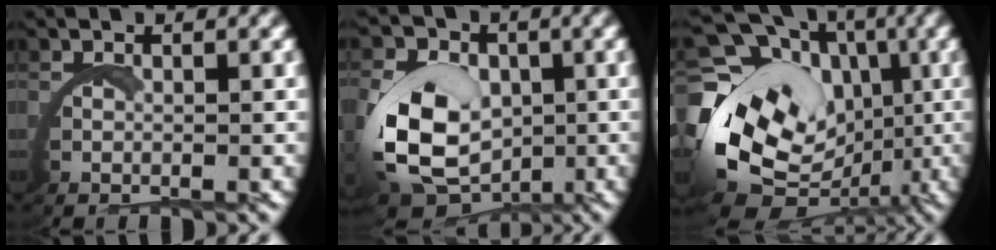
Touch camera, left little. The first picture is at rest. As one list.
[{"total": 9.0, "force": [-0.9, 6.9, 5.7], "torque": [-0.149, -0.039, -0.003]}, {"total": 16.3, "force": [-0.1, 12.8, 10.0], "torque": [-0.200, -0.037, 0.000]}]